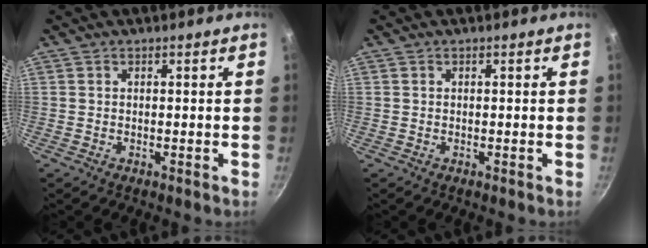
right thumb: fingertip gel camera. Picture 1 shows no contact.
{"total": 0.0}